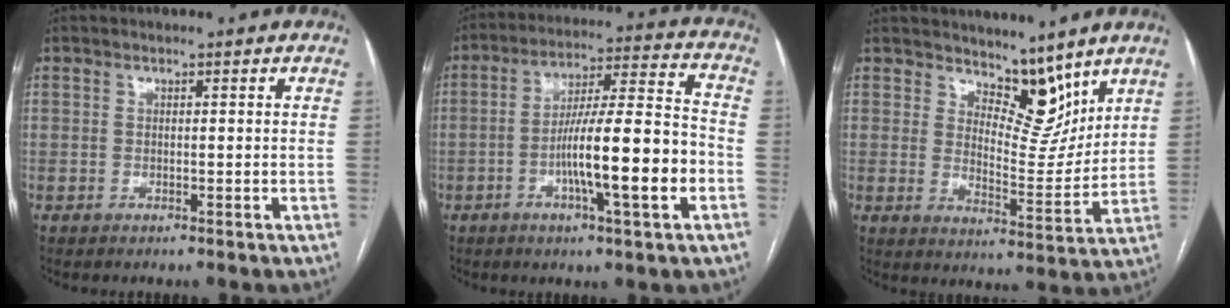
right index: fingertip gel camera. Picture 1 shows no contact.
{"total": 15.2, "force": [-4.3, 0.8, 14.6], "torque": [-0.241, 0.007, -0.070]}
{"total": 7.9, "force": [6.3, 3.2, 3.4], "torque": [-0.042, -0.011, 0.112]}